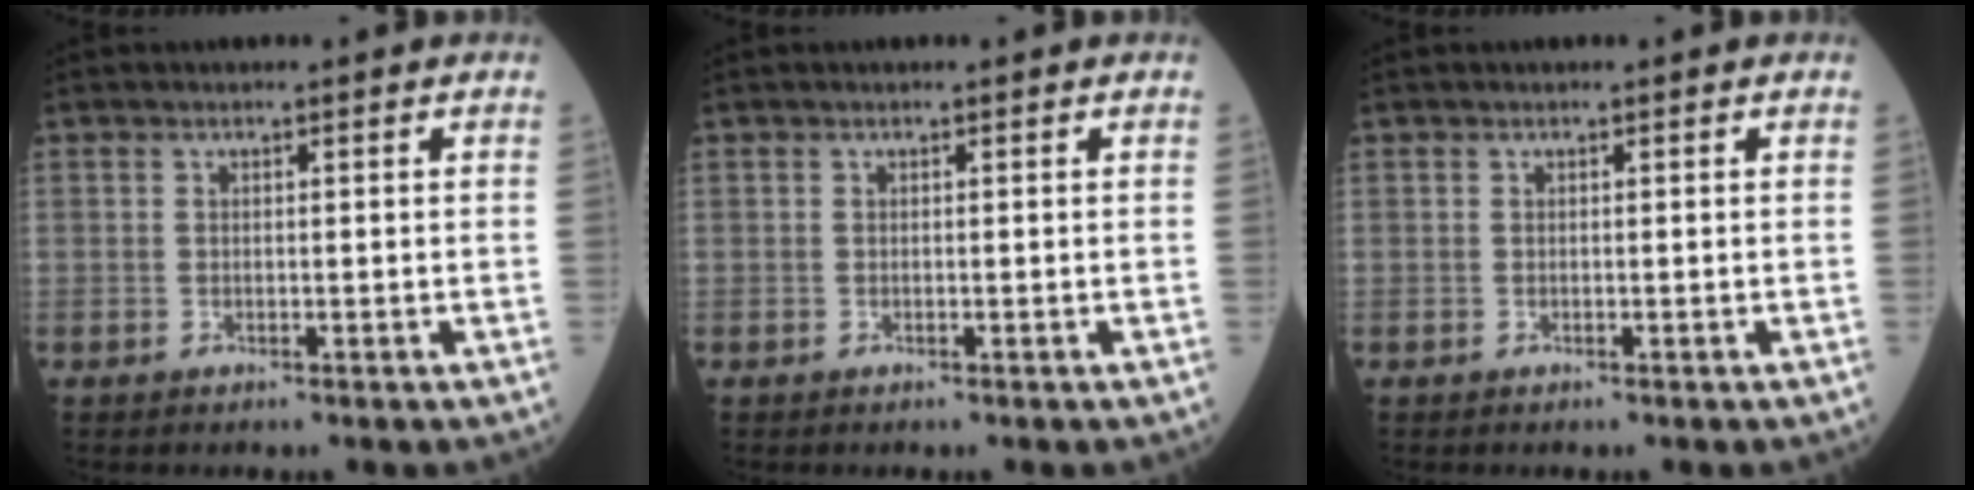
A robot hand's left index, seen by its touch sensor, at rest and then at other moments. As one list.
[{"total": 0.0}, {"total": 0.0}]